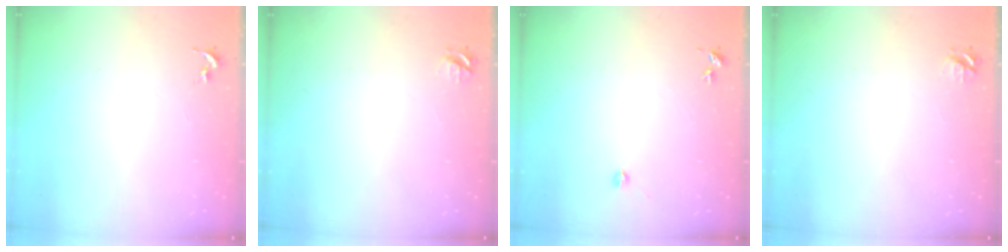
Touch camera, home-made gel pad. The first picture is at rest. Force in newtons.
{"total": 4.2, "press": 4.1, "slide": 0.5}
{"total": 2.2, "press": 2.2, "slide": 0.3}
{"total": 4.2, "press": 4.1, "slide": 0.5}